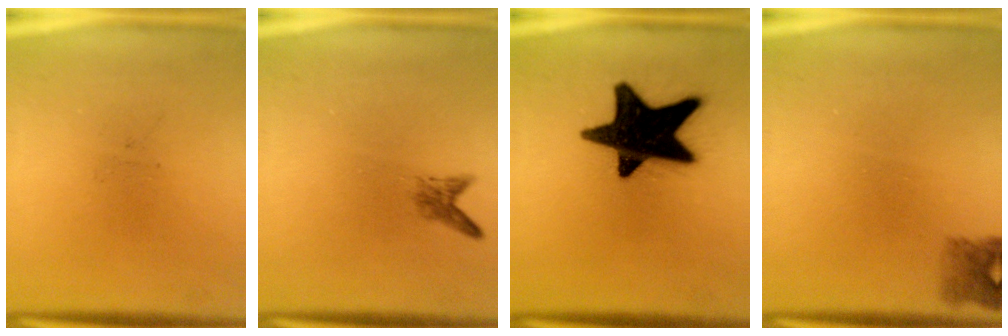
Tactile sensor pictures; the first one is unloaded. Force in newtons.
{"total": 1.6}
{"total": 19.7}
{"total": 2.3}